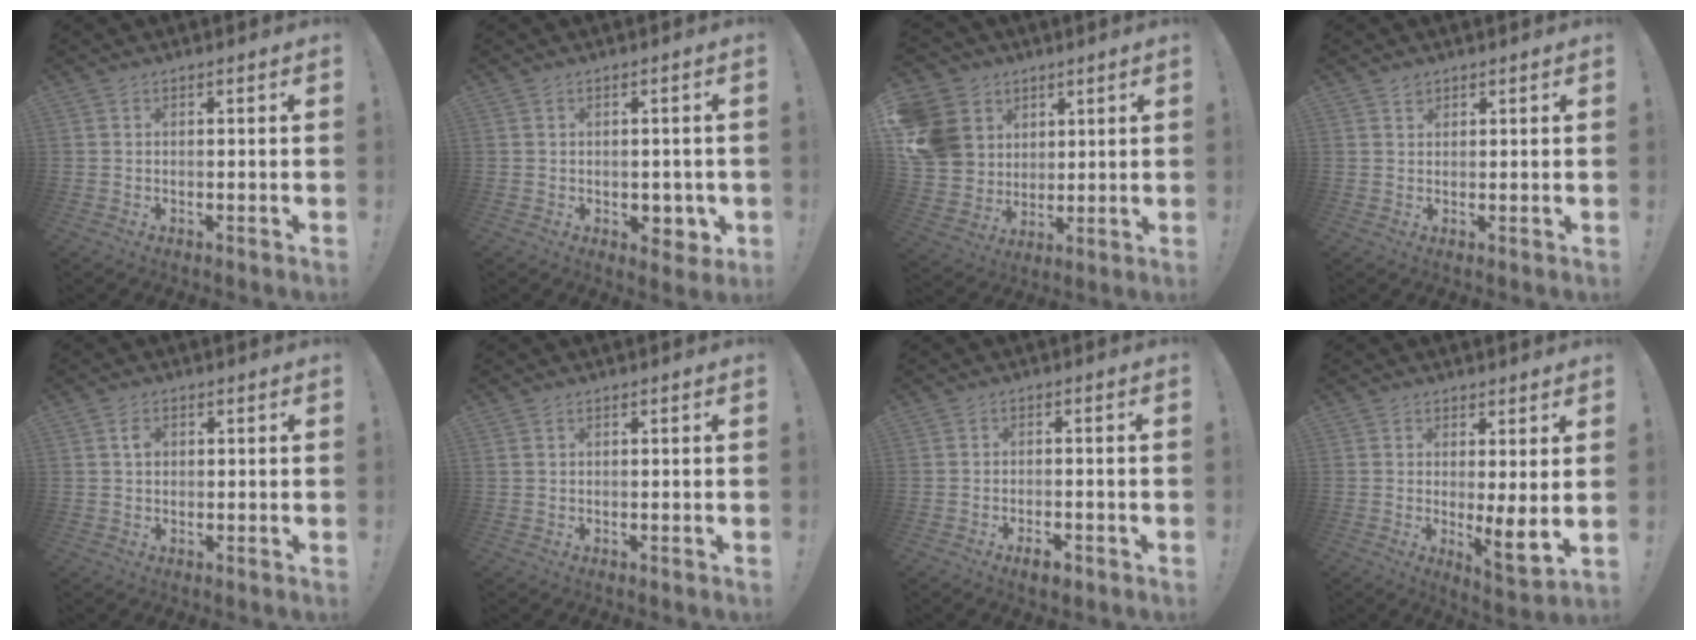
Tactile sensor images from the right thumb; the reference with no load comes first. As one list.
[{"total": 4.6, "force": [-0.7, 3.5, 2.9], "torque": [-0.025, 0.006, -0.009]}, {"total": 14.7, "force": [4.2, 13.1, 5.2], "torque": [-0.094, -0.009, 0.104]}, {"total": 1.2, "force": [1.0, 0.6, 0.3], "torque": [0.005, -0.007, 0.018]}, {"total": 2.3, "force": [0.7, 1.7, 1.5], "torque": [-0.020, 0.002, 0.009]}, {"total": 0.8, "force": [0.5, 0.5, 0.4], "torque": [-0.015, 0.004, 0.011]}, {"total": 3.5, "force": [-2.3, 1.2, 2.4], "torque": [-0.026, 0.007, -0.039]}, {"total": 6.4, "force": [1.7, 1.1, 6.1], "torque": [-0.064, -0.042, 0.030]}]